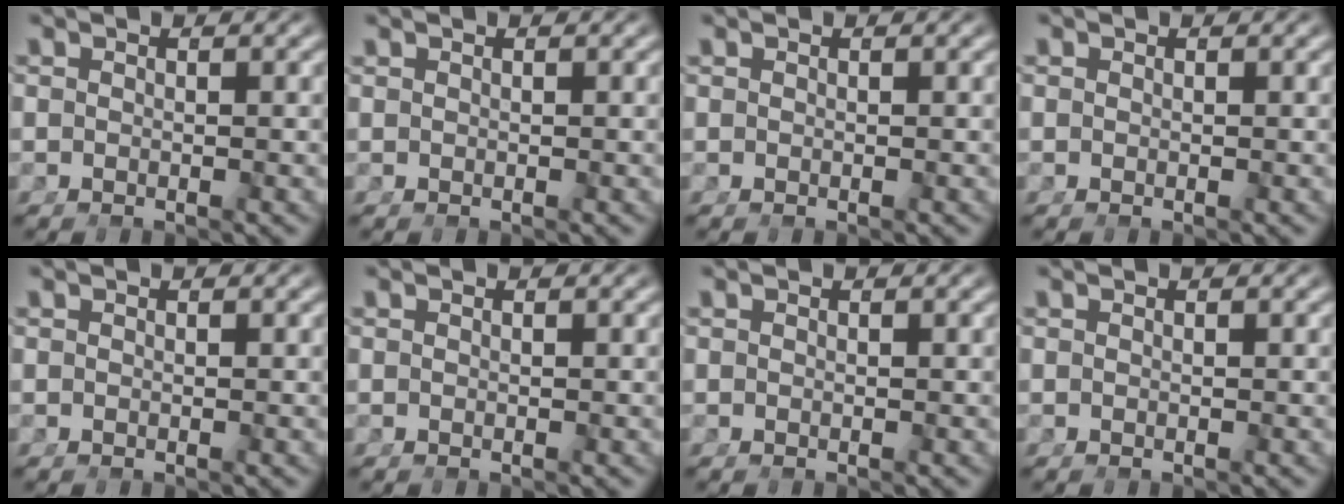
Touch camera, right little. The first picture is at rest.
{"total": 0.6, "force": [0.3, -0.5, -0.1], "torque": [0.004, 0.001, 0.008]}
{"total": 0.0}
{"total": 0.5, "force": [0.1, 0.5, 0.1], "torque": [-0.004, -0.003, 0.002]}
{"total": 0.0}
{"total": 0.0}
{"total": 0.0}
{"total": 0.0}